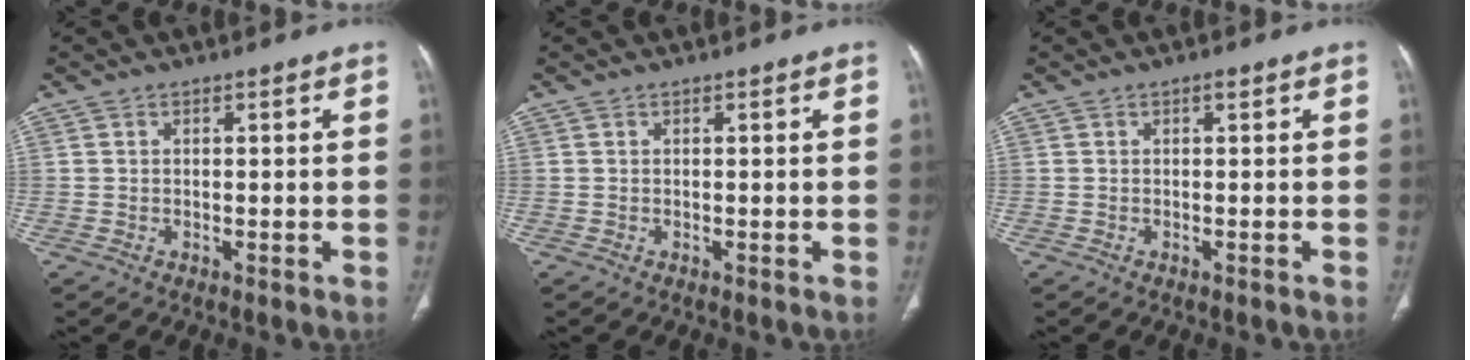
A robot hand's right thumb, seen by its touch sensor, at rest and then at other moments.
{"total": 0.0}
{"total": 0.8, "force": [0.0, 0.0, 0.8], "torque": [-0.015, -0.001, 0.002]}